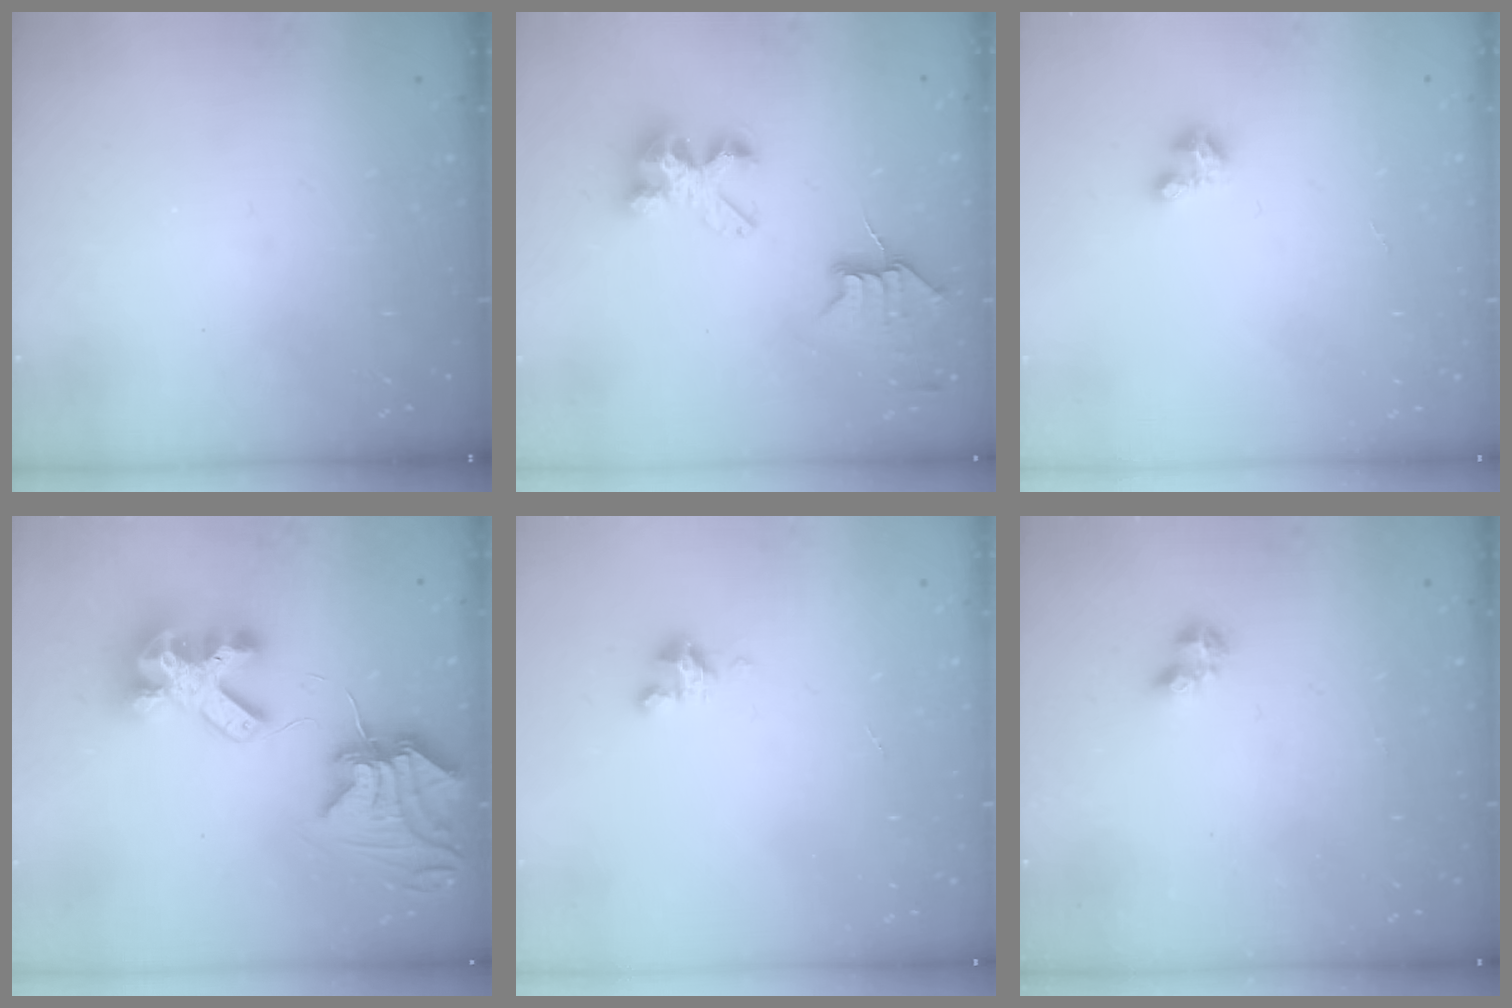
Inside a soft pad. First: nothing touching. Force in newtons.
{"total": 6.1, "press": 6.1, "slide": 0.2}
{"total": 3.5, "press": 3.4, "slide": 0.3}
{"total": 14.5, "press": 14.4, "slide": 1.7}
{"total": 2.8, "press": 2.8, "slide": 0.2}
{"total": 2.3, "press": 2.2, "slide": 0.6}